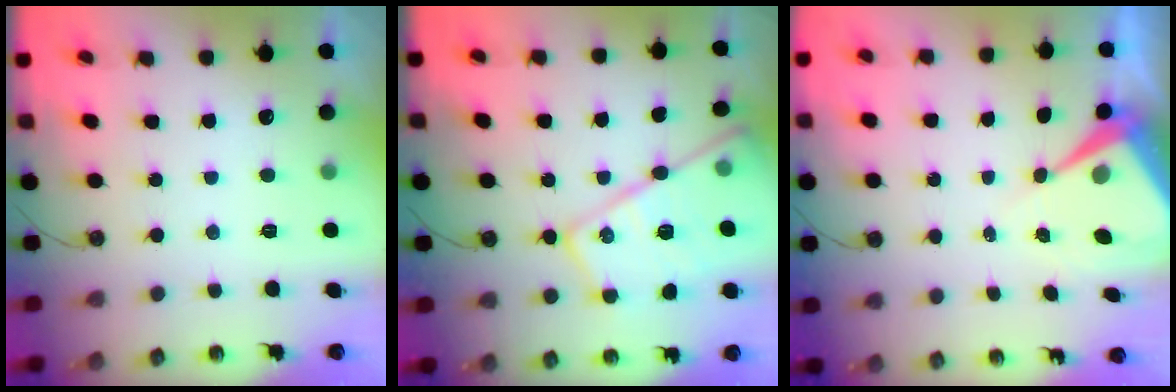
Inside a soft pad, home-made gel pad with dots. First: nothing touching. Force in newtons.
{"total": 19.7, "press": 19.7, "slide": 1.0}
{"total": 8.7, "press": 8.7, "slide": 1.1}